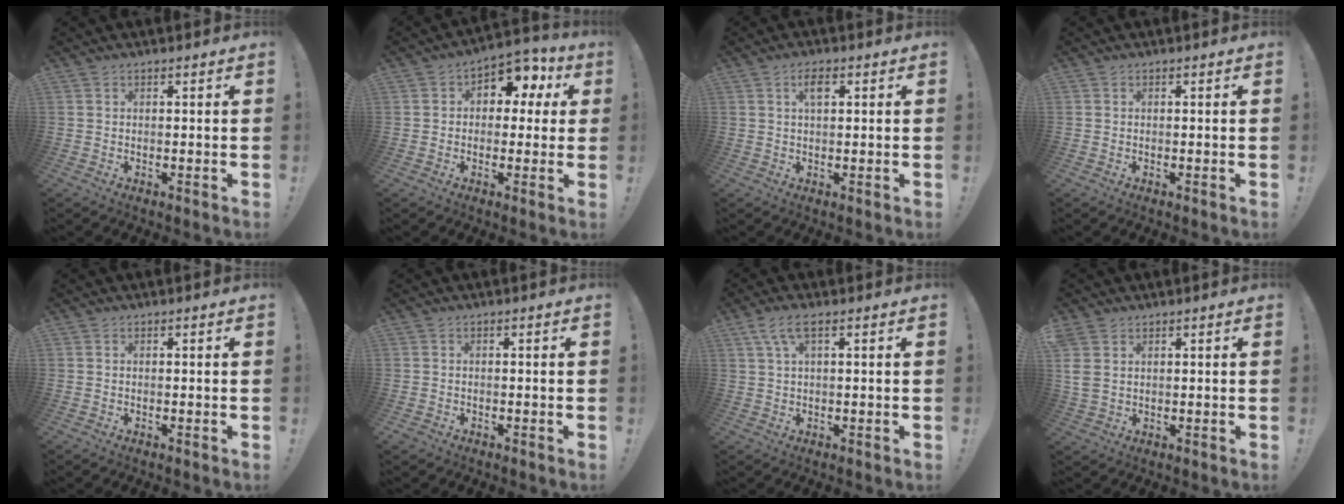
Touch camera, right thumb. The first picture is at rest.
{"total": 7.6, "force": [2.6, 6.0, 3.9], "torque": [-0.042, -0.015, 0.049]}
{"total": 3.6, "force": [1.5, 1.6, 2.9], "torque": [-0.048, 0.003, 0.021]}
{"total": 0.0}
{"total": 0.0}
{"total": 1.1, "force": [-0.7, 0.8, 0.2], "torque": [-0.005, 0.002, -0.012]}
{"total": 4.9, "force": [2.0, 1.3, 4.3], "torque": [-0.080, 0.001, 0.036]}
{"total": 5.0, "force": [2.0, 3.4, 3.0], "torque": [-0.058, -0.002, 0.042]}